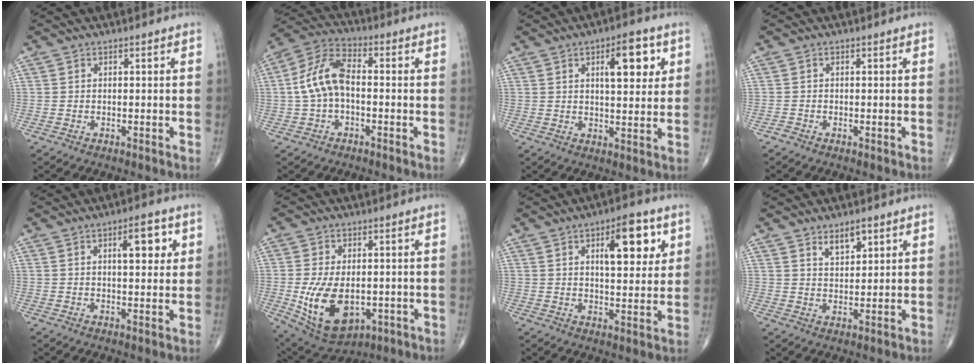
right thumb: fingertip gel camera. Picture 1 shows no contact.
{"total": 9.9, "force": [-0.5, 5.5, 8.3], "torque": [-0.170, 0.033, -0.018]}
{"total": 9.7, "force": [3.7, 3.7, 8.1], "torque": [-0.091, -0.015, 0.051]}
{"total": 0.5, "force": [-0.5, 0.2, 0.2], "torque": [-0.003, -0.002, -0.012]}
{"total": 6.9, "force": [2.5, 2.6, 5.9], "torque": [-0.068, -0.009, 0.034]}
{"total": 14.2, "force": [-2.6, 8.5, 11.0], "torque": [-0.185, -0.006, -0.018]}
{"total": 11.8, "force": [4.7, 4.7, 9.8], "torque": [-0.110, -0.020, 0.067]}
{"total": 4.5, "force": [2.9, 1.9, 2.8], "torque": [-0.033, -0.023, 0.051]}